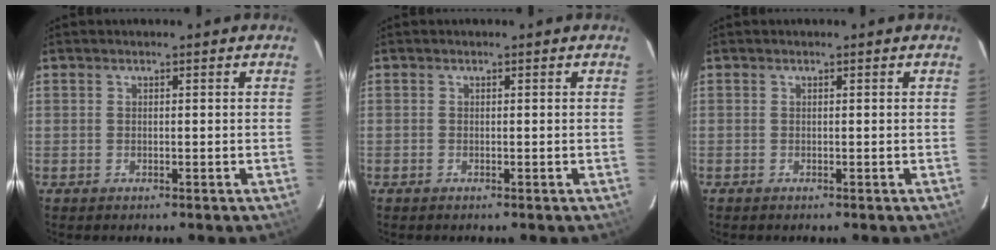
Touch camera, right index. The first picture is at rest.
{"total": 0.0}
{"total": 0.0}